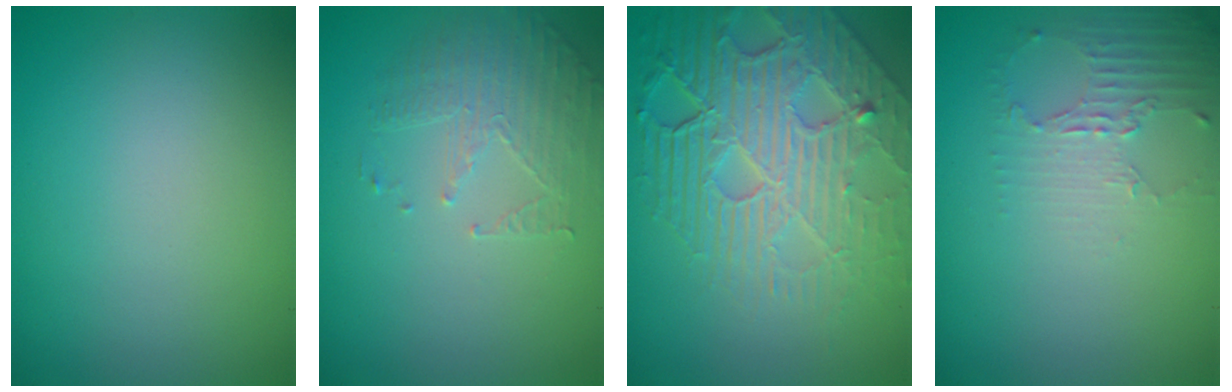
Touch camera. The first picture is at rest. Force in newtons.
{"total": 1.8, "press": 1.1, "slide": 1.4}
{"total": 8.2, "press": 5.9, "slide": 5.7}
{"total": 2.0, "press": 1.5, "slide": 1.4}